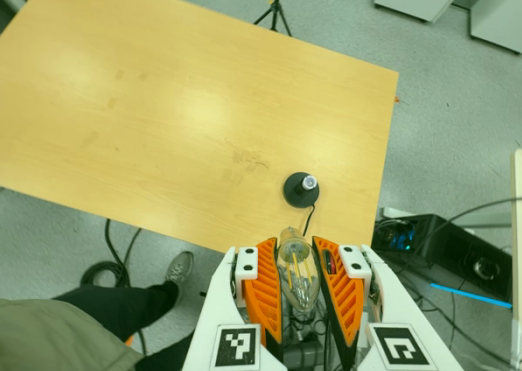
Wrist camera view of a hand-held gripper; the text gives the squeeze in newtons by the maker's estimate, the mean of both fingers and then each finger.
{"total": 20.6, "left": 21.9, "right": 19.3}